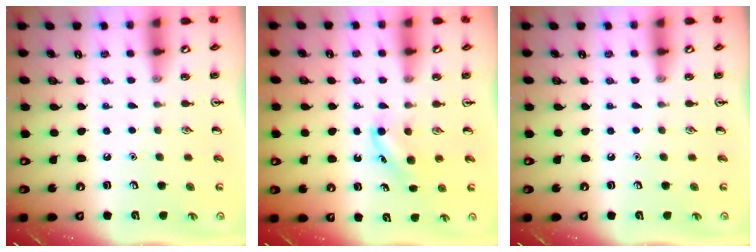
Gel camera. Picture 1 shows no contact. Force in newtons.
{"total": 3.7, "press": 3.5, "slide": 1.2}
{"total": 0.0}